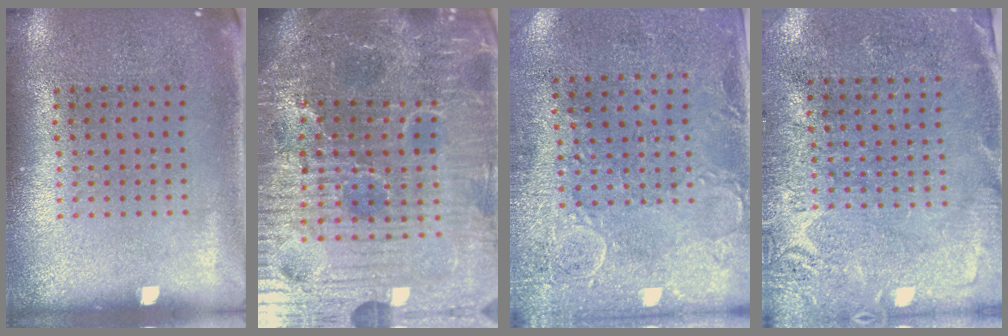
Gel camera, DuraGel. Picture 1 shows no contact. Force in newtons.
{"total": 7.0, "press": 6.3, "slide": 3.1}
{"total": 2.9, "press": 2.3, "slide": 1.8}
{"total": 2.7, "press": 2.6, "slide": 0.9}